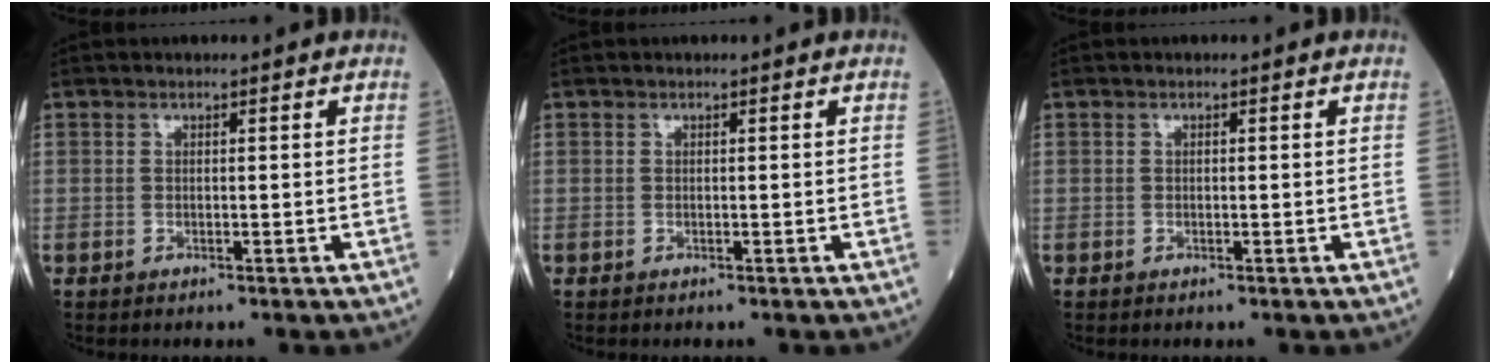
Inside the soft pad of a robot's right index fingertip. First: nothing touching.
{"total": 0.0}
{"total": 0.0}